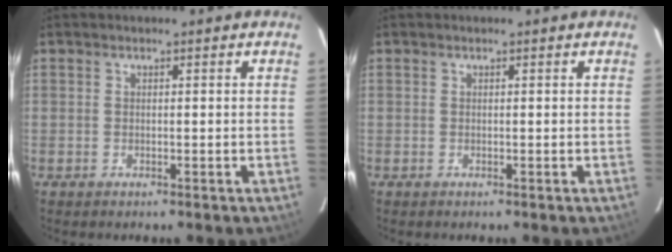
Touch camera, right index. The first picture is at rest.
{"total": 0.0}